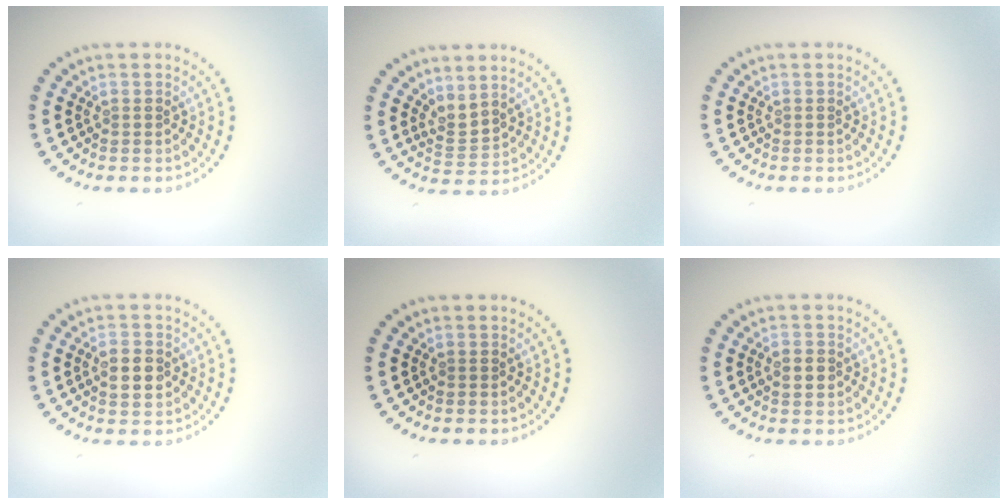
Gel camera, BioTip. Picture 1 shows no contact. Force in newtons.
{"total": 2.2, "press": 1.5, "slide": 1.6}
{"total": 0.0}
{"total": 2.6, "press": 2.6, "slide": 0.2}
{"total": 0.0}
{"total": 1.5, "press": 1.5, "slide": 0.0}